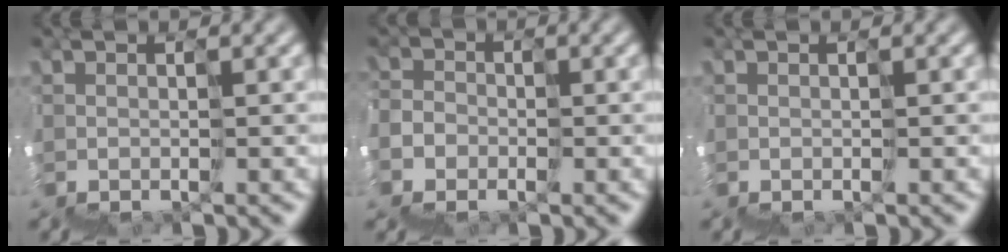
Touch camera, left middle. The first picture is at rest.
{"total": 5.4, "force": [-4.0, 3.5, -0.7], "torque": [0.019, -0.011, -0.056]}
{"total": 0.0}